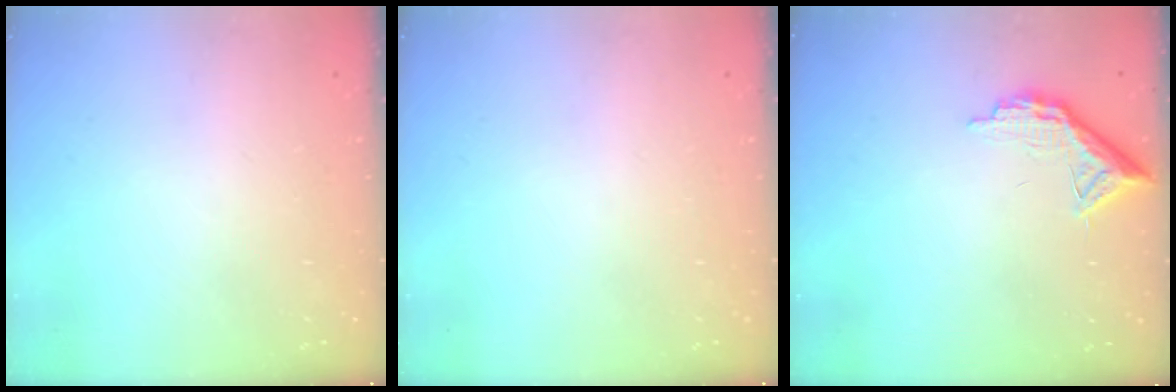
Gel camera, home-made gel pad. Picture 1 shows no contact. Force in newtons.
{"total": 0.0}
{"total": 10.3, "press": 10.3, "slide": 0.6}